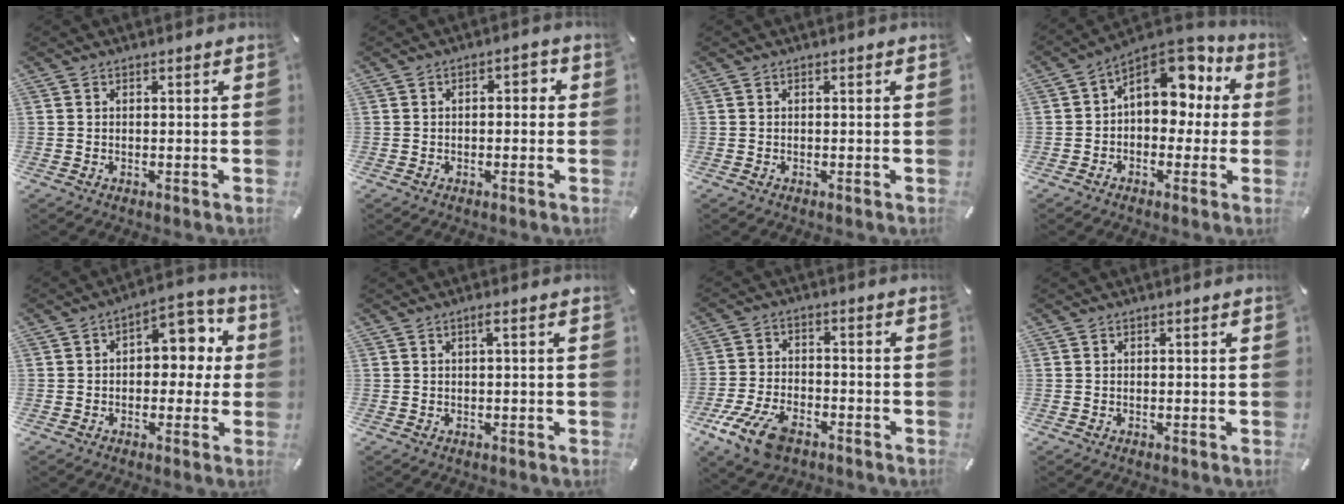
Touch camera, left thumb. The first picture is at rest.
{"total": 2.6, "force": [-0.7, 1.5, 2.0], "torque": [-0.033, 0.014, -0.019]}
{"total": 0.0}
{"total": 11.4, "force": [4.3, 8.2, 6.7], "torque": [-0.087, -0.034, 0.079]}
{"total": 9.0, "force": [1.4, 6.3, 6.3], "torque": [-0.061, -0.014, 0.015]}
{"total": 1.5, "force": [0.2, 0.1, 1.5], "torque": [-0.028, 0.000, 0.003]}
{"total": 10.9, "force": [-6.5, 5.8, 6.5], "torque": [-0.142, 0.027, -0.120]}
{"total": 0.0}